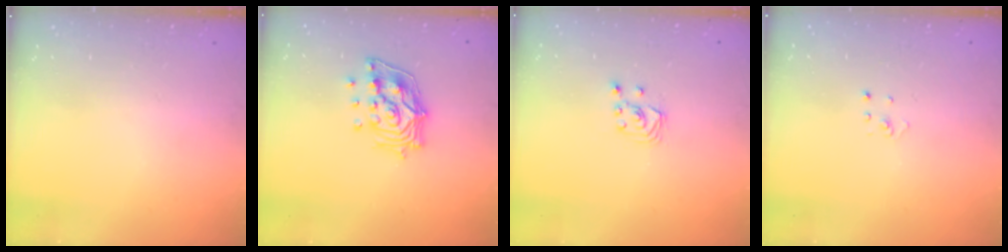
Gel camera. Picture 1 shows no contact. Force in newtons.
{"total": 13.9, "press": 13.8, "slide": 1.8}
{"total": 2.7, "press": 2.7, "slide": 0.3}
{"total": 1.5, "press": 1.5, "slide": 0.1}